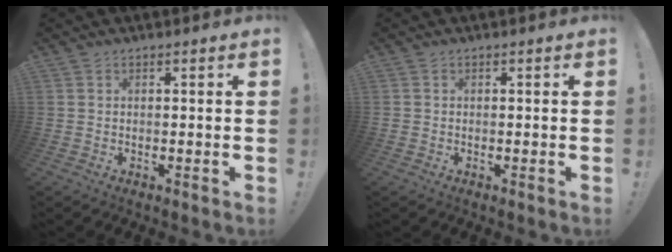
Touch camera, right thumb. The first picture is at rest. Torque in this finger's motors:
{"motor_torque": [-0.08, -0.09, 0.39, 0.36, 0.00]}